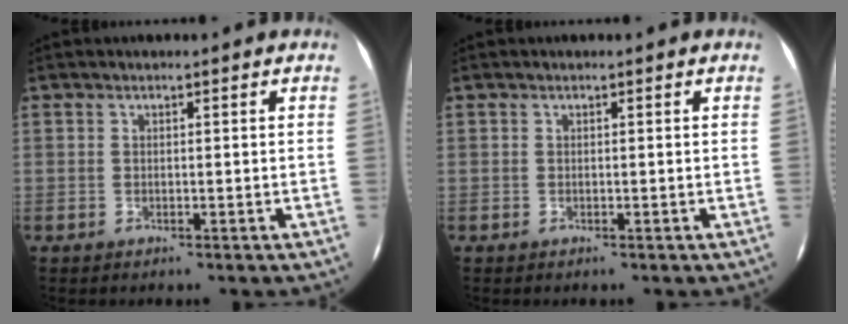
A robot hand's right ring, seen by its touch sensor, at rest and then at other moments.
{"total": 0.0}